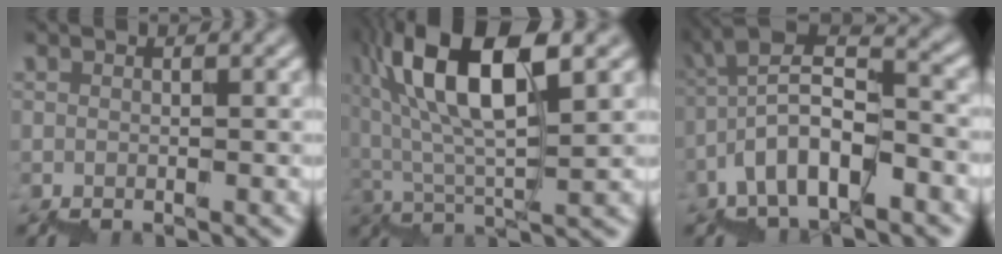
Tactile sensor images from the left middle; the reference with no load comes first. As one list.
[{"total": 9.8, "force": [5.3, 2.5, 7.9], "torque": [-0.139, 0.024, 0.098]}, {"total": 7.7, "force": [-2.0, 3.4, 6.6], "torque": [-0.122, 0.028, -0.032]}]